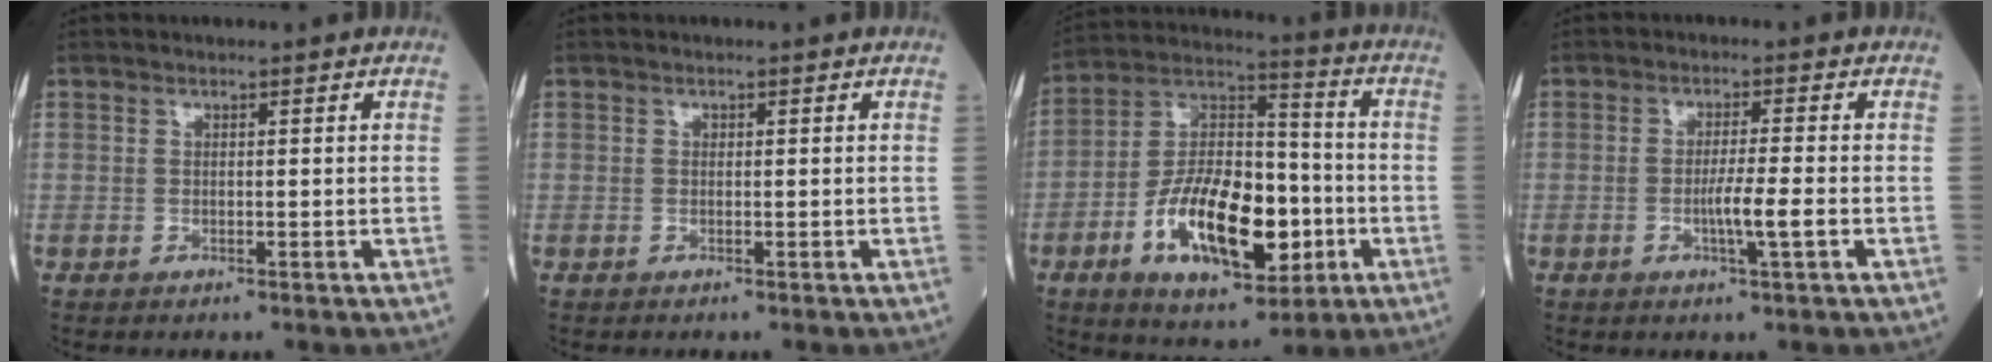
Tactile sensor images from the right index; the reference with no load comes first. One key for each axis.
{"total": 0.0}
{"total": 18.1, "fx": -5.3, "fy": 7.7, "fz": 15.5, "tx": -0.288, "ty": 0.010, "tz": -0.080}
{"total": 4.1, "fx": -1.2, "fy": -0.5, "fz": 3.9, "tx": -0.070, "ty": -0.005, "tz": -0.023}